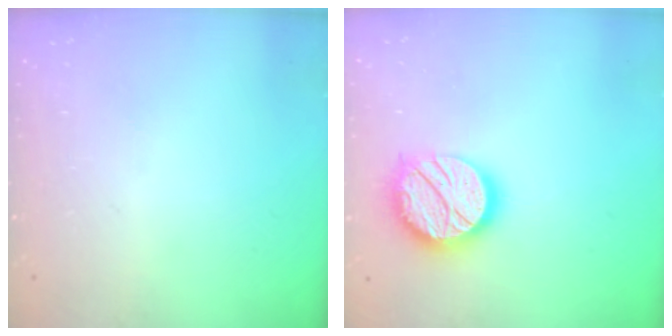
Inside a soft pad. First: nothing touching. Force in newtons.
{"total": 17.3, "press": 17.3, "slide": 1.1}